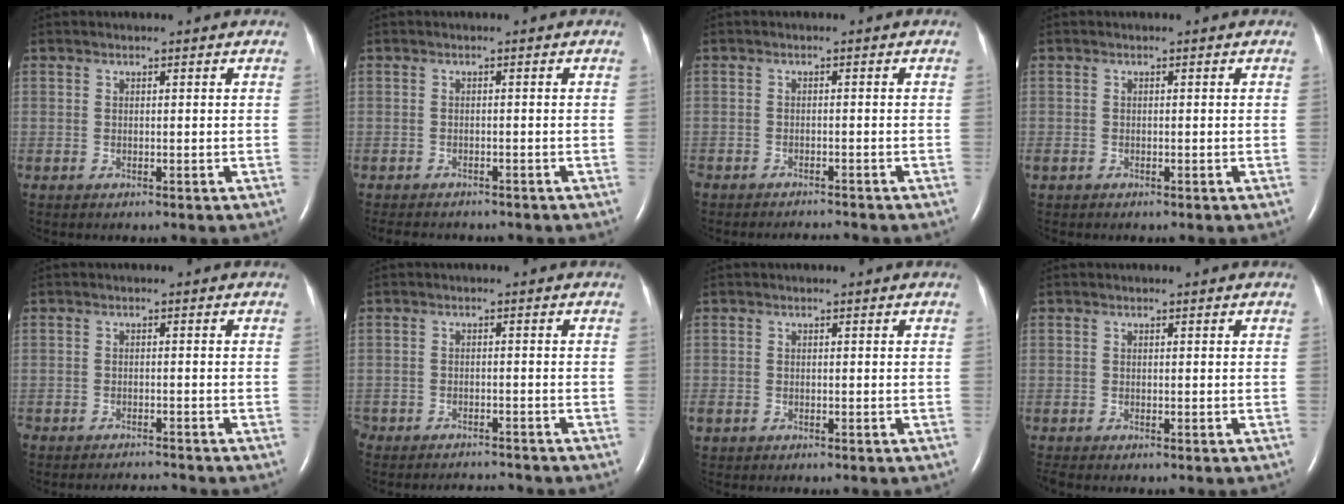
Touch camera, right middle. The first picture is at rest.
{"total": 6.3, "force": [-5.5, 2.1, 2.2], "torque": [-0.032, -0.002, -0.071]}
{"total": 3.1, "force": [-3.1, 0.1, 0.3], "torque": [-0.003, -0.011, -0.048]}
{"total": 0.7, "force": [-0.5, 0.5, 0.2], "torque": [-0.008, 0.000, -0.009]}
{"total": 4.0, "force": [-3.9, -0.3, 0.3], "torque": [-0.004, -0.012, -0.062]}
{"total": 7.7, "force": [-7.4, 1.5, 1.3], "torque": [-0.024, -0.006, -0.104]}
{"total": 1.9, "force": [-1.3, 1.2, 0.6], "torque": [-0.019, -0.002, -0.022]}
{"total": 0.9, "force": [-0.9, -0.1, 0.2], "torque": [-0.011, -0.004, -0.018]}